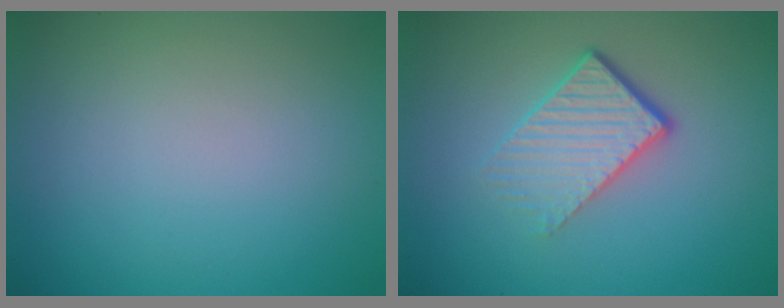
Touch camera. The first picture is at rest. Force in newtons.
{"total": 4.7, "press": 2.9, "slide": 3.7}